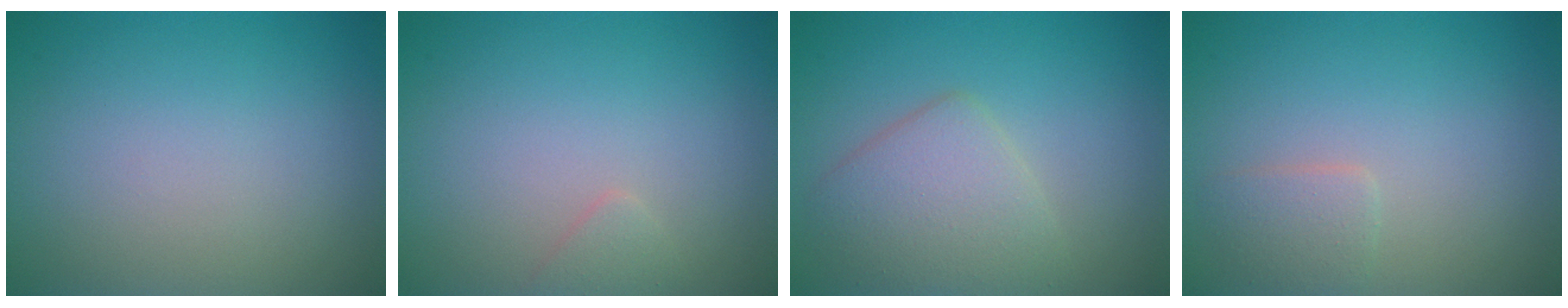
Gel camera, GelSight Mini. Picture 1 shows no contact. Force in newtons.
{"total": 0.9, "press": 0.9, "slide": 0.1}
{"total": 4.2, "press": 4.2, "slide": 0.1}
{"total": 1.6, "press": 1.5, "slide": 0.2}